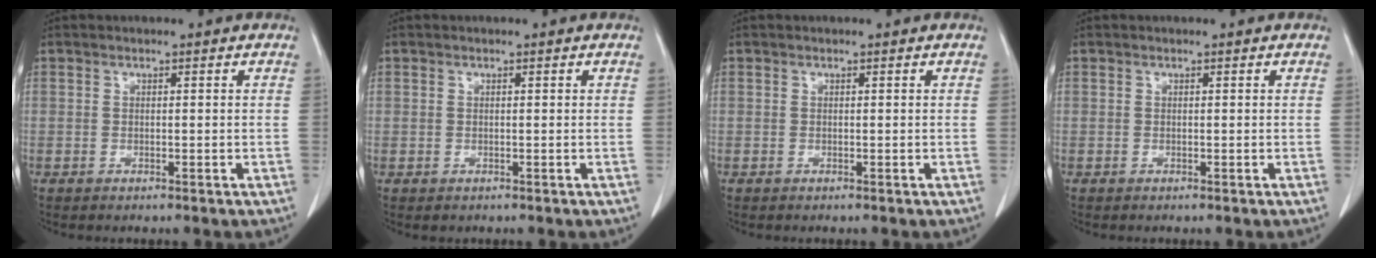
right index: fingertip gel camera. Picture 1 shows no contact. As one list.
[{"total": 0.7, "force": [0.0, 0.7, 0.0], "torque": [0.004, 0.004, -0.003]}, {"total": 0.0}, {"total": 0.0}]